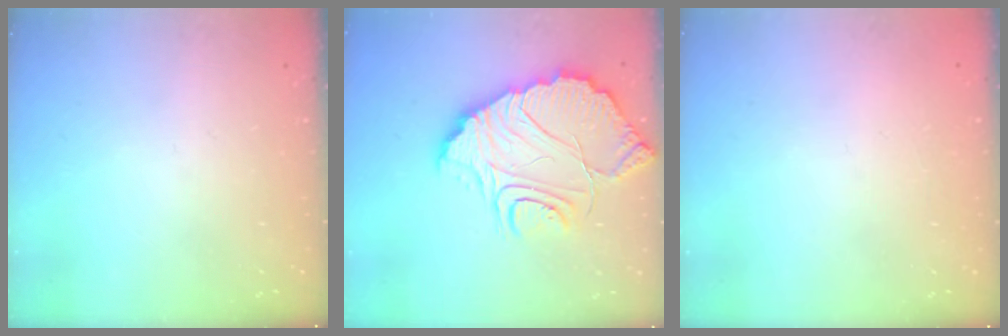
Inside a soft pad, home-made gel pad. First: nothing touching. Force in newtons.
{"total": 14.7, "press": 14.7, "slide": 1.3}
{"total": 2.3, "press": 2.3, "slide": 0.1}